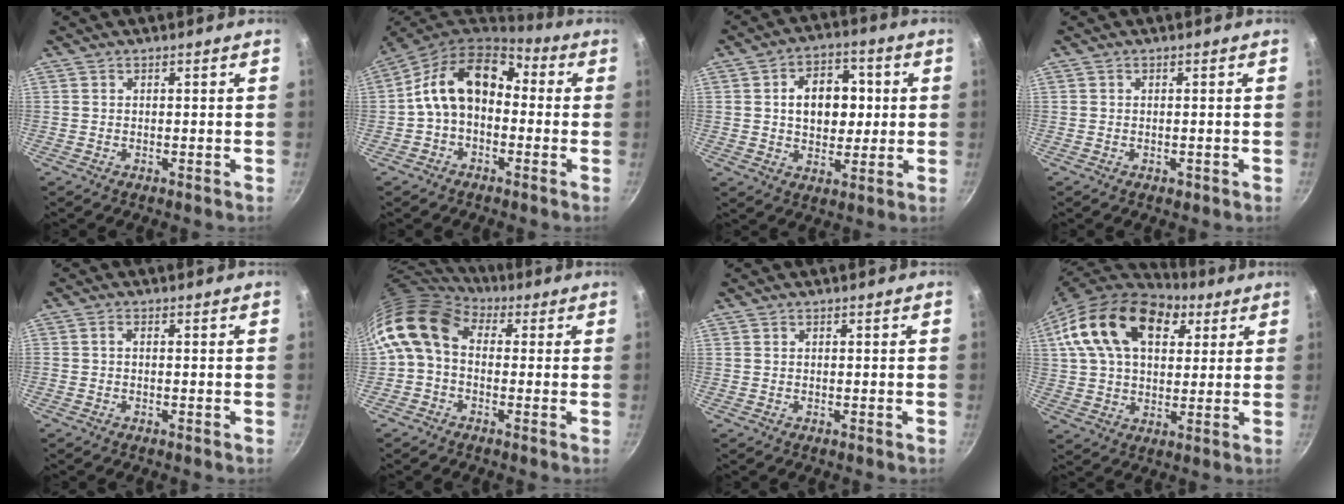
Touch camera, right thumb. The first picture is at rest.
{"total": 13.9, "force": [0.2, 9.7, 9.9], "torque": [-0.144, 0.044, -0.018]}
{"total": 11.6, "force": [1.5, 8.3, 8.0], "torque": [-0.075, 0.008, 0.020]}
{"total": 0.9, "force": [-0.4, 0.5, 0.6], "torque": [-0.008, 0.002, -0.005]}
{"total": 1.0, "force": [-0.2, 0.3, 0.9], "torque": [-0.028, 0.006, -0.006]}
{"total": 10.8, "force": [0.8, 7.8, 7.4], "torque": [-0.135, 0.023, -0.008]}
{"total": 0.0}
{"total": 21.5, "force": [8.5, 13.5, 14.4], "torque": [-0.234, 0.005, 0.138]}